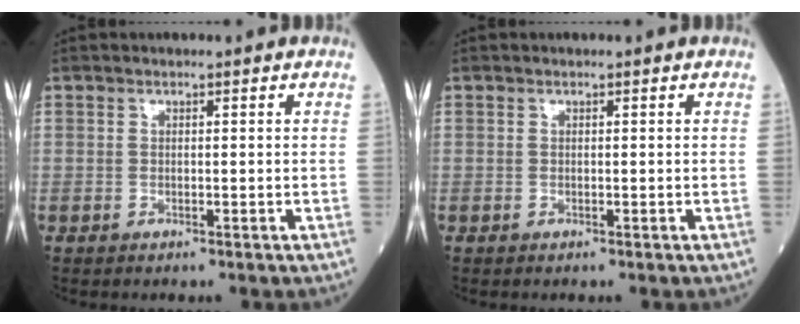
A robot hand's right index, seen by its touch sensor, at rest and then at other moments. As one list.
[{"total": 0.0}]